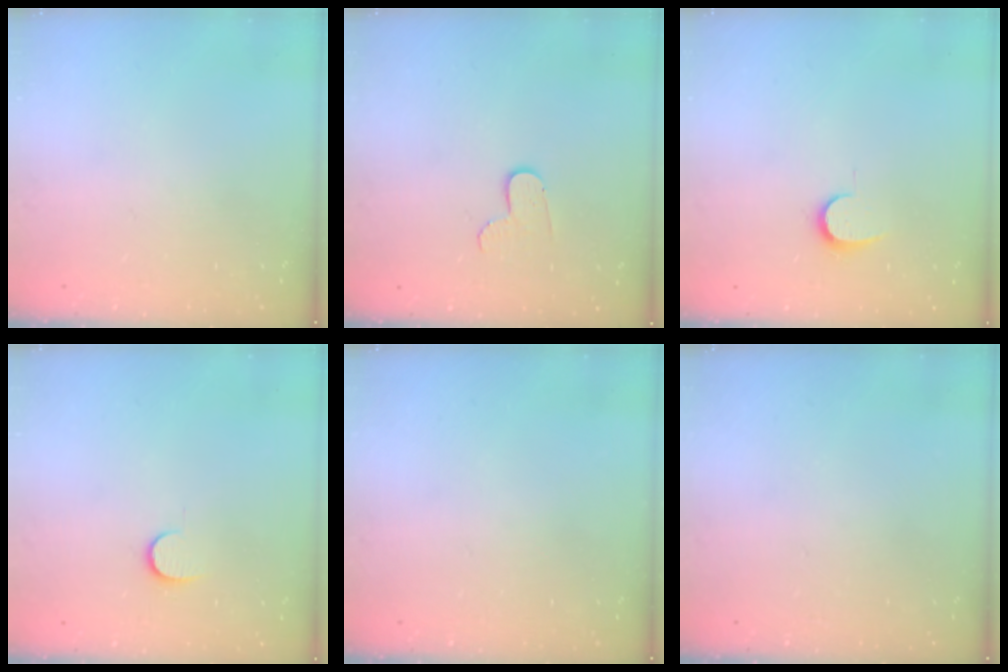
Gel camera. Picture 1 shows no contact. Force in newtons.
{"total": 5.6, "press": 5.6, "slide": 0.5}
{"total": 6.8, "press": 6.8, "slide": 0.5}
{"total": 5.8, "press": 5.8, "slide": 0.6}
{"total": 0.0}
{"total": 0.0}